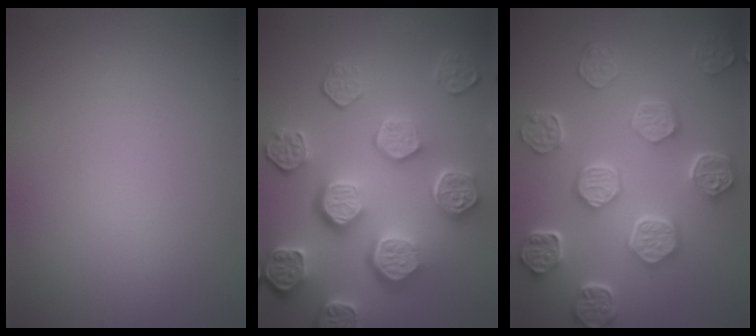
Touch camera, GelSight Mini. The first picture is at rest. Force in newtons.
{"total": 8.6, "press": 6.3, "slide": 5.9}
{"total": 7.6, "press": 5.9, "slide": 4.8}